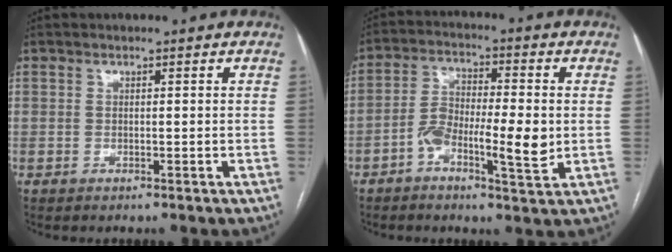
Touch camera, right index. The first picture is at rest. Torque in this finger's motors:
{"motor_torque": [0.24, 0.02, 0.19, 0.10]}